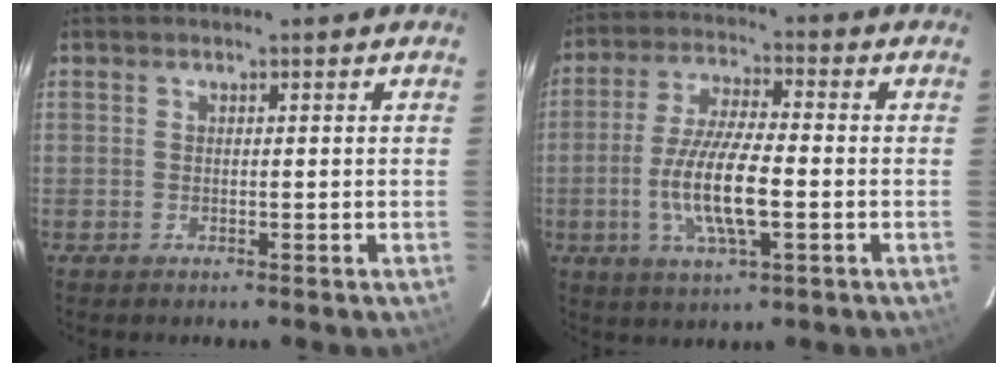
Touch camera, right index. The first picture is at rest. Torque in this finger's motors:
{"motor_torque": [1.38, -0.76, 0.93, 0.21]}